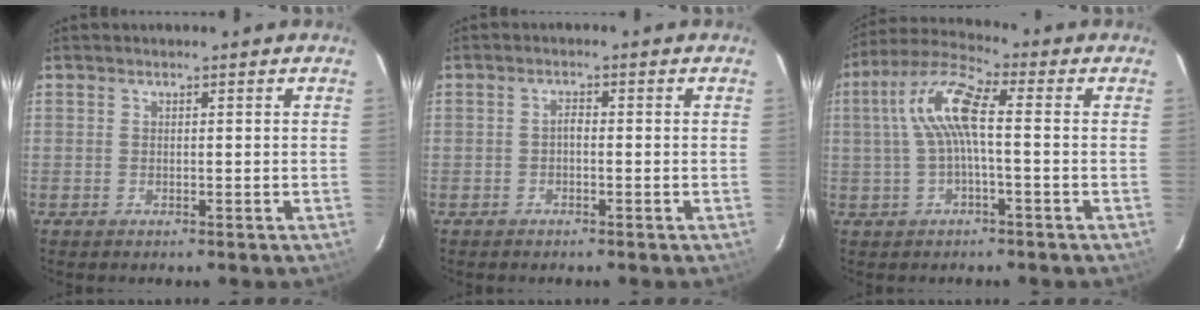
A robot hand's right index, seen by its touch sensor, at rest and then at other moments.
{"total": 1.1, "force": [-0.6, 0.5, 0.8], "torque": [-0.015, 0.007, -0.012]}
{"total": 9.4, "force": [0.3, 2.2, 9.1], "torque": [-0.193, 0.022, 0.004]}